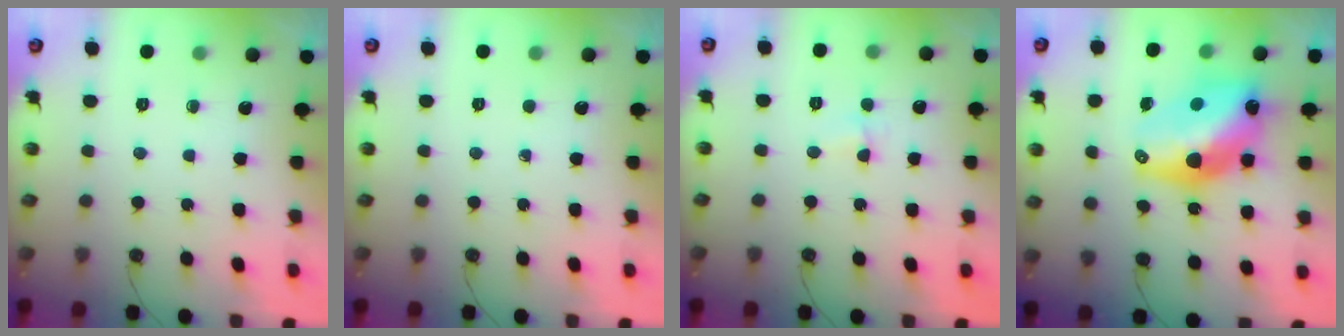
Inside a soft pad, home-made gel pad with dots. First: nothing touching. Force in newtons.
{"total": 0.0}
{"total": 2.1, "press": 2.1, "slide": 0.5}
{"total": 16.7, "press": 16.6, "slide": 1.5}